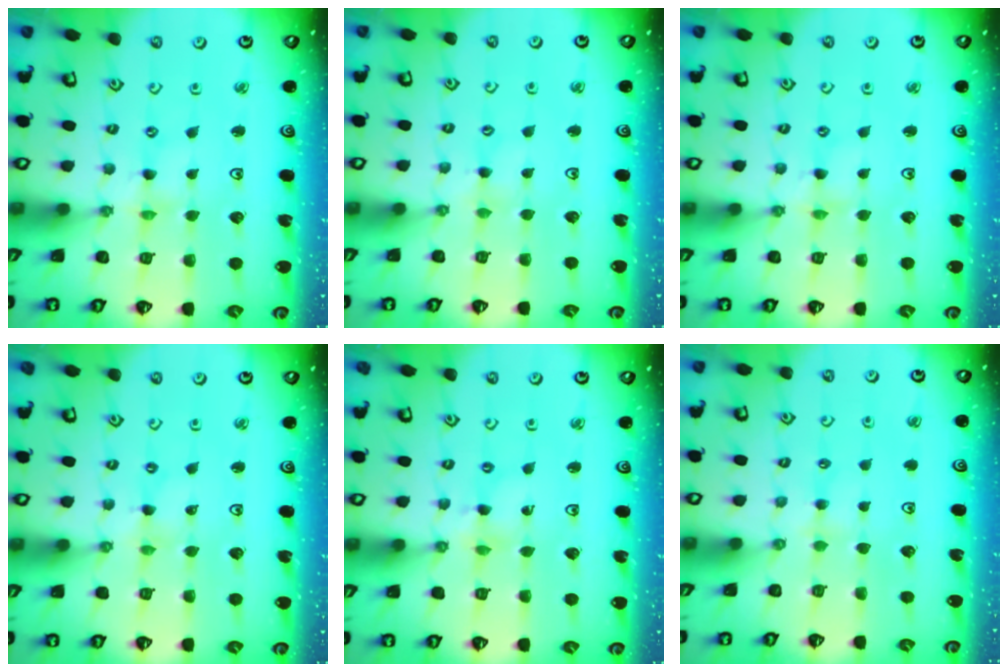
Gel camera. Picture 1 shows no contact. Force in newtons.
{"total": 1.3, "press": 1.3, "slide": 0.3}
{"total": 1.3, "press": 1.3, "slide": 0.2}
{"total": 0.0}
{"total": 2.0, "press": 2.0, "slide": 0.2}
{"total": 1.8, "press": 1.8, "slide": 0.4}